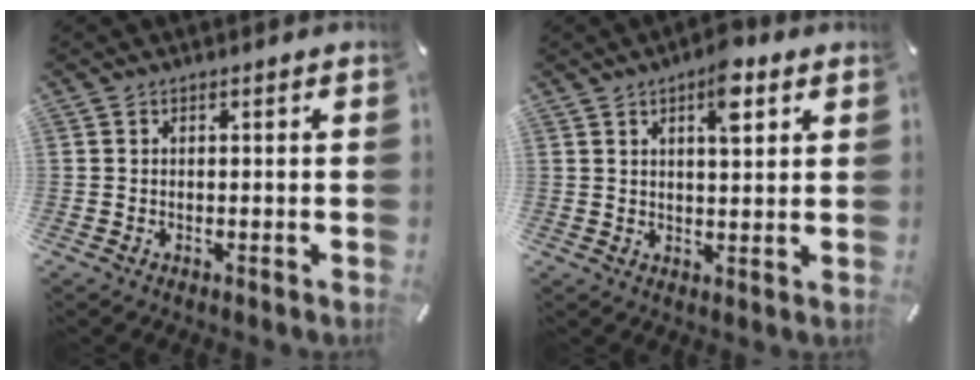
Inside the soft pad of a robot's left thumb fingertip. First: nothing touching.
{"total": 7.4, "force": [3.9, 3.1, 5.5], "torque": [-0.076, -0.010, 0.061]}